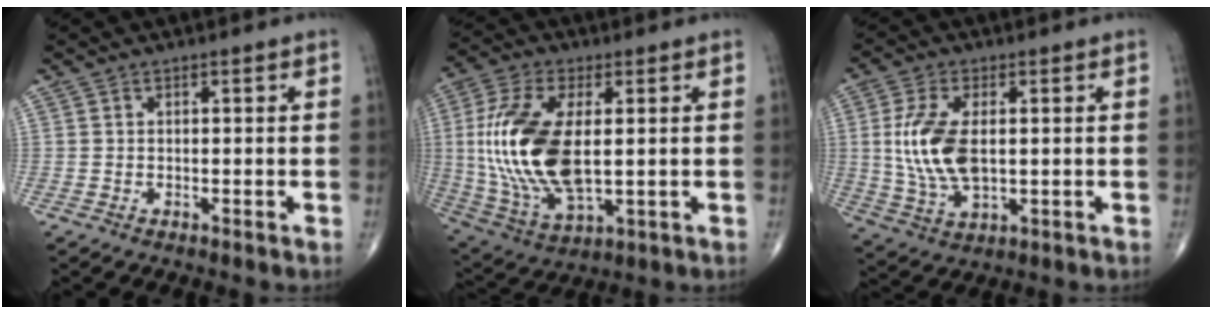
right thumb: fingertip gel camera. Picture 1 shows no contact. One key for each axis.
{"total": 20.1, "fx": 1.2, "fy": 9.9, "fz": 17.5, "tx": -0.376, "ty": -0.013, "tz": 0.031}
{"total": 11.8, "fx": 1.0, "fy": 6.1, "fz": 10.0, "tx": -0.210, "ty": -0.009, "tz": 0.026}